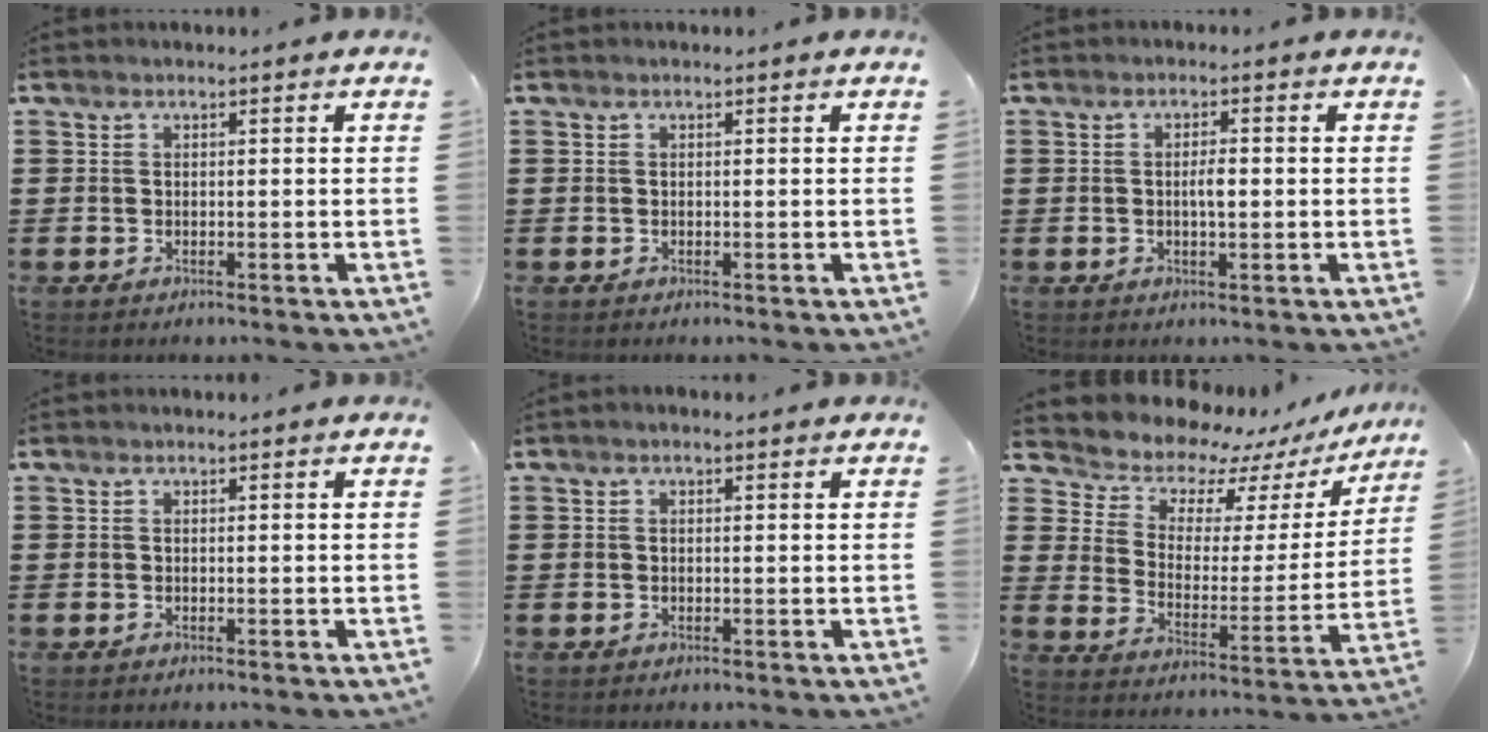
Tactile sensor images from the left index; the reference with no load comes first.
{"total": 0.0}
{"total": 2.3, "force": [-0.1, 0.8, 2.2], "torque": [-0.042, 0.001, -0.003]}
{"total": 0.0}
{"total": 0.5, "force": [0.1, 0.2, 0.5], "torque": [-0.009, 0.002, 0.001]}
{"total": 6.9, "force": [6.3, 2.7, 0.6], "torque": [-0.051, -0.057, 0.106]}